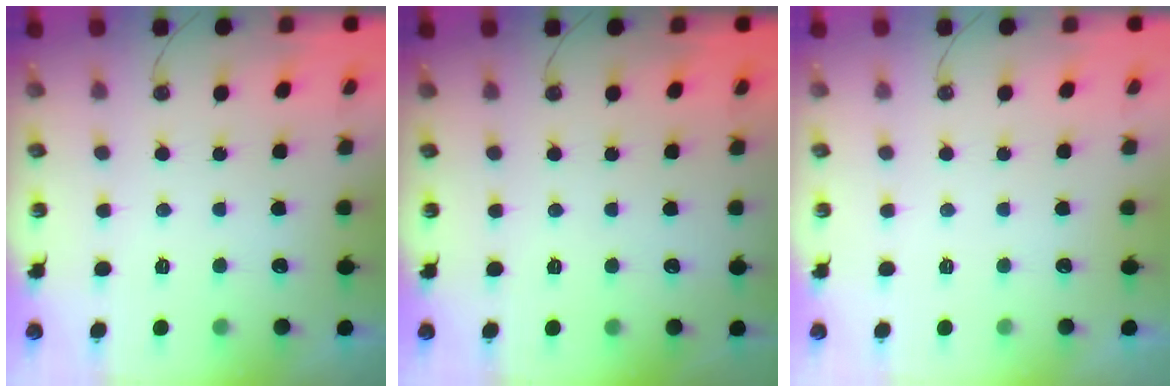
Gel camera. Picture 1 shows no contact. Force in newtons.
{"total": 0.0}
{"total": 0.0}